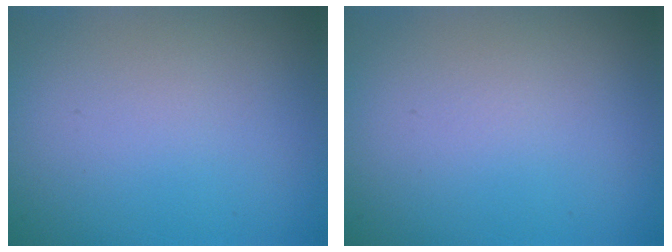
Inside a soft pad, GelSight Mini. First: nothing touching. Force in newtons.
{"total": 0.0}